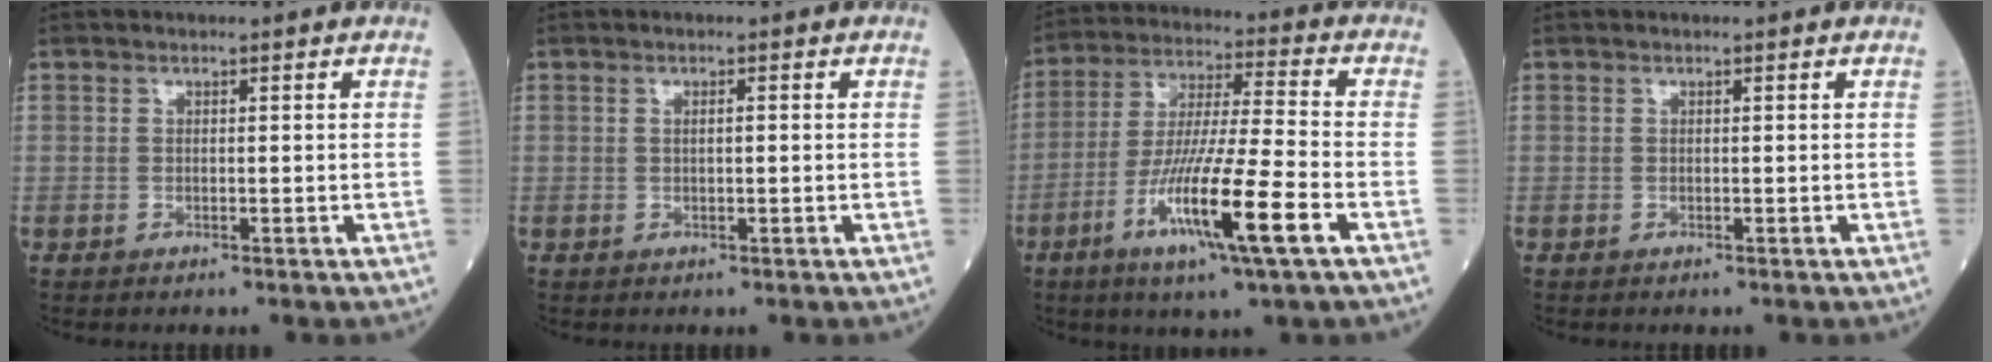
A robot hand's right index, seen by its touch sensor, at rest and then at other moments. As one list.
[{"total": 0.8, "force": [0.1, 0.2, 0.8], "torque": [-0.014, 0.002, 0.002]}, {"total": 15.3, "force": [-6.2, 0.0, 14.0], "torque": [-0.272, -0.026, -0.114]}, {"total": 0.0}]